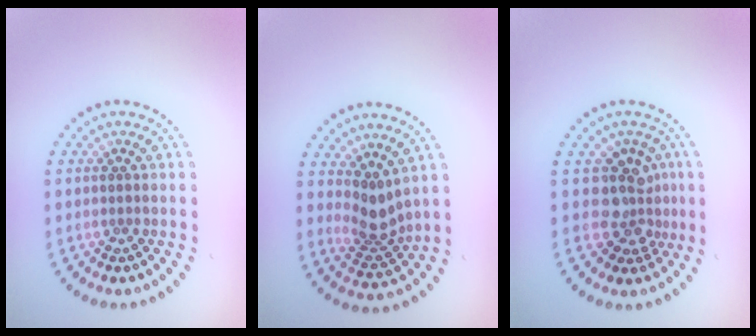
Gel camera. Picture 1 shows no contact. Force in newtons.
{"total": 2.9, "press": 2.2, "slide": 2.0}
{"total": 3.6, "press": 2.9, "slide": 2.1}